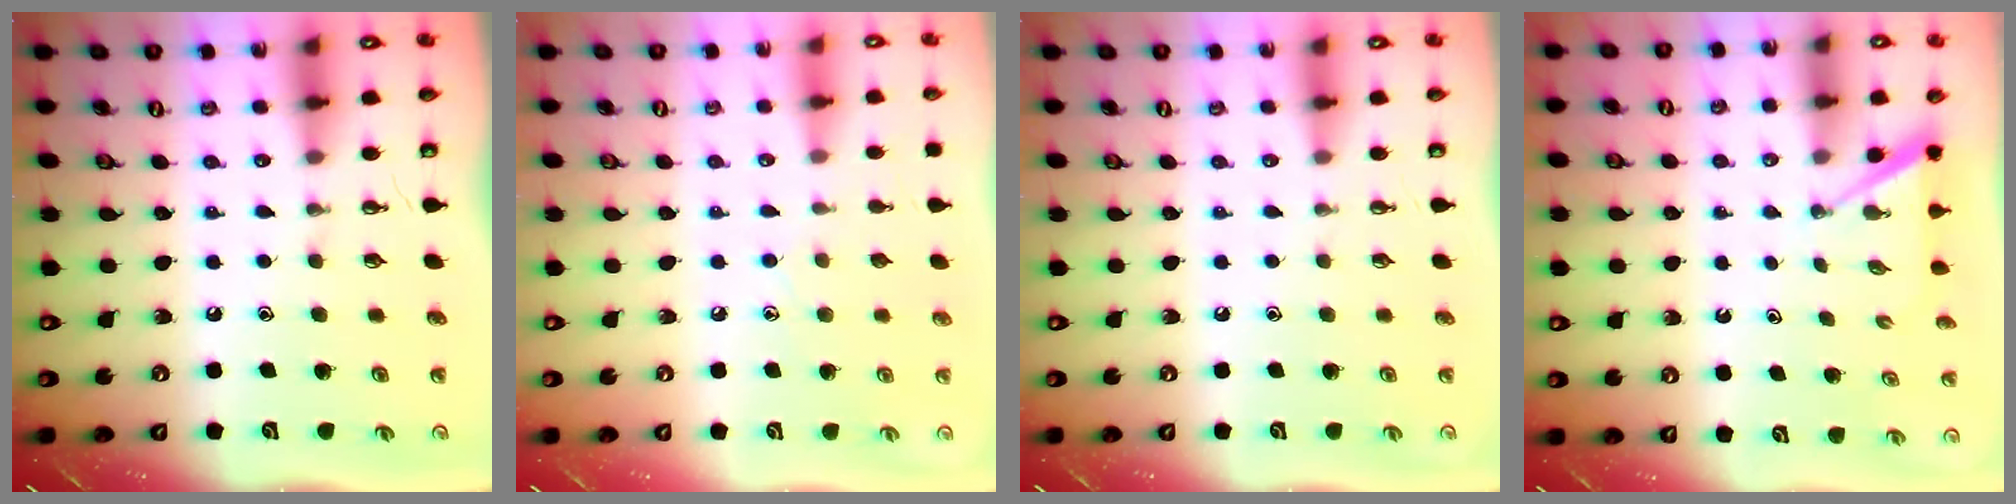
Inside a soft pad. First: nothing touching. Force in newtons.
{"total": 5.7, "press": 5.7, "slide": 0.7}
{"total": 0.0}
{"total": 2.3, "press": 2.3, "slide": 0.3}